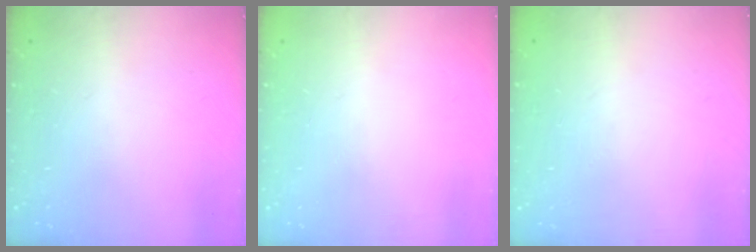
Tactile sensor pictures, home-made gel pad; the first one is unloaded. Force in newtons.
{"total": 0.0}
{"total": 0.0}